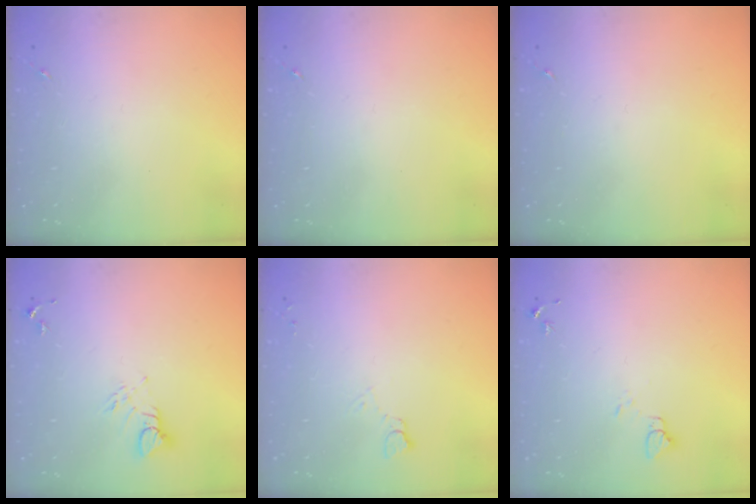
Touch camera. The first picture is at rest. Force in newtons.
{"total": 0.0}
{"total": 0.0}
{"total": 4.6, "press": 4.6, "slide": 0.2}
{"total": 3.8, "press": 3.7, "slide": 0.5}
{"total": 3.9, "press": 3.9, "slide": 0.4}